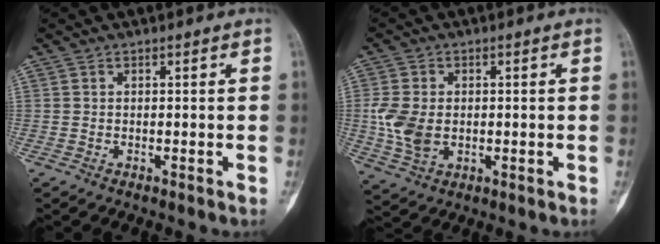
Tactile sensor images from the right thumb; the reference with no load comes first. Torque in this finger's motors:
{"motor_torque": [1.27, 1.19, 1.17, -0.10, 0.25]}